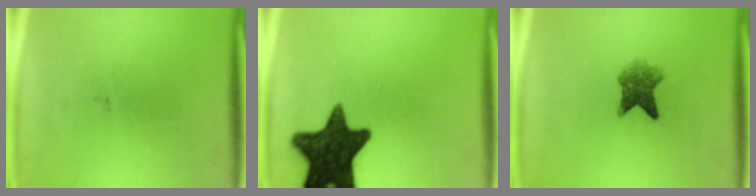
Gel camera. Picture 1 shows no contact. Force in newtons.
{"total": 16.2}
{"total": 5.0}